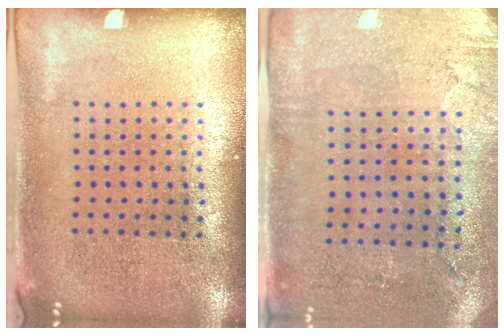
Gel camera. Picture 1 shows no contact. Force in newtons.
{"total": 2.9, "press": 2.4, "slide": 1.7}